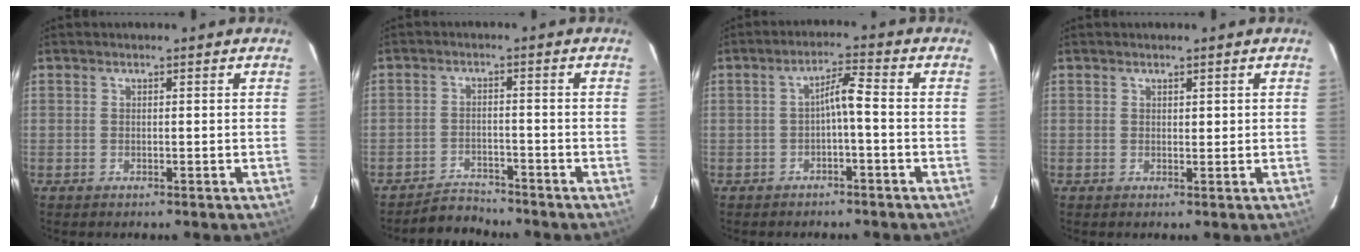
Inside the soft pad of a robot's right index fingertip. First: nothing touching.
{"total": 3.3, "force": [-3.2, 0.8, -0.5], "torque": [0.005, -0.008, -0.054]}
{"total": 3.9, "force": [-0.8, 0.3, 3.8], "torque": [-0.061, 0.015, -0.013]}
{"total": 0.8, "force": [0.4, 0.4, 0.5], "torque": [-0.004, 0.000, 0.006]}